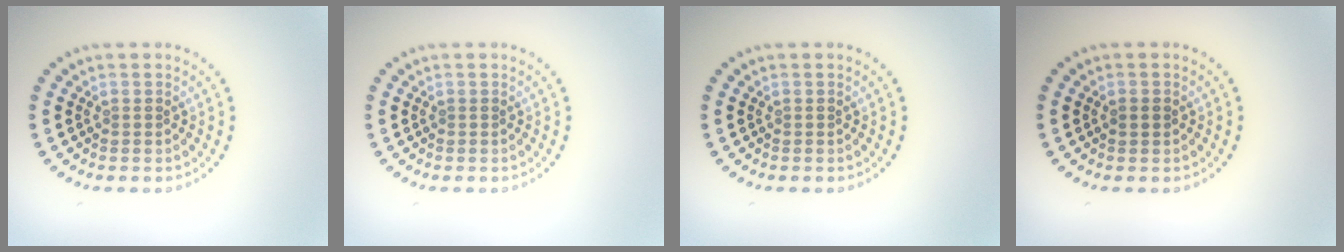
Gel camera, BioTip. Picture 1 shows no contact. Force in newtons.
{"total": 0.0}
{"total": 0.0}
{"total": 1.1, "press": 1.1, "slide": 0.1}